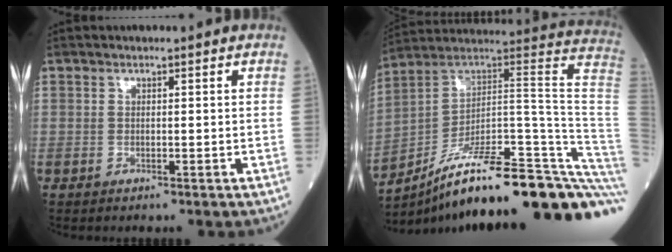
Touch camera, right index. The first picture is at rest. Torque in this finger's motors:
{"motor_torque": [-0.18, -0.84, 0.78, 0.21]}